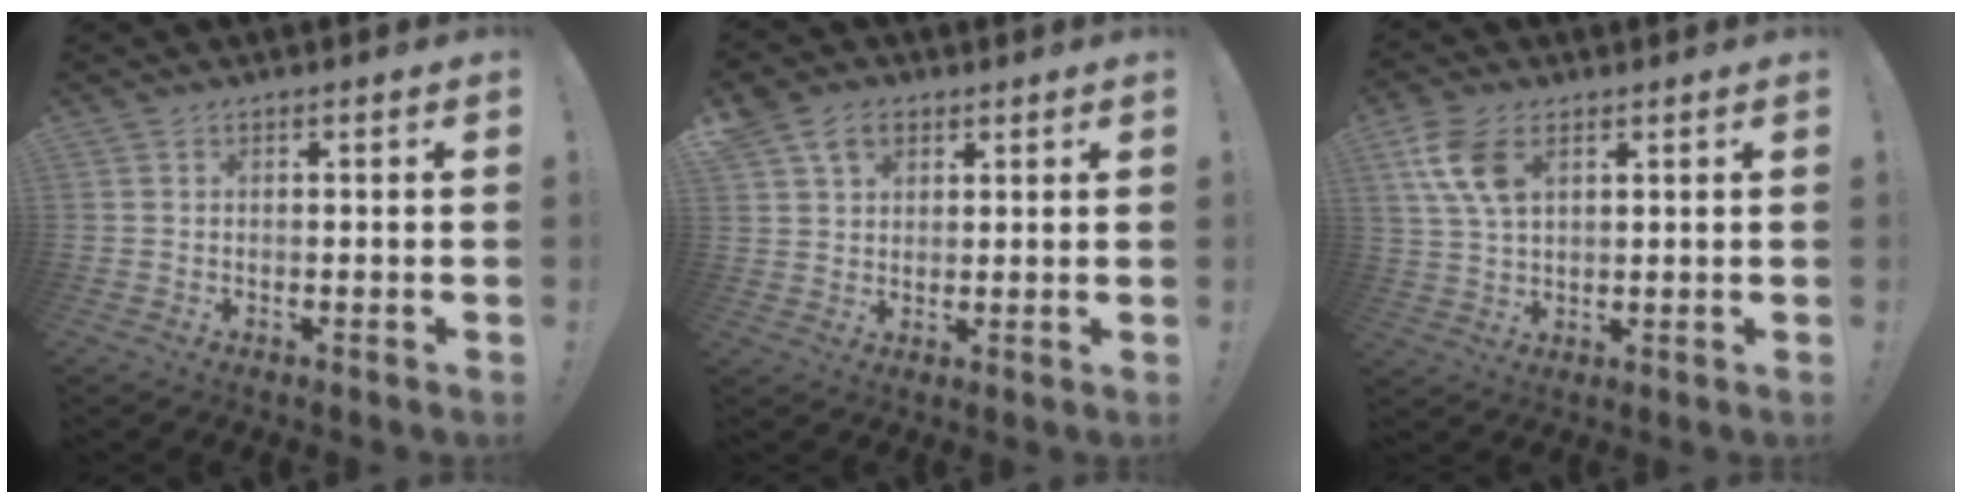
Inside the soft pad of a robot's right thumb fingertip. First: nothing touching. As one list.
[{"total": 7.4, "force": [3.7, 5.4, 3.3], "torque": [-0.047, -0.011, 0.073]}, {"total": 10.3, "force": [4.4, 6.0, 7.2], "torque": [-0.149, -0.009, 0.082]}]